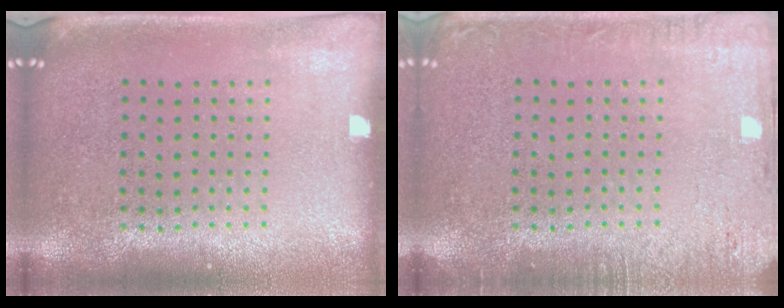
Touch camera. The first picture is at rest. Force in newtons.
{"total": 2.5, "press": 2.5, "slide": 0.3}